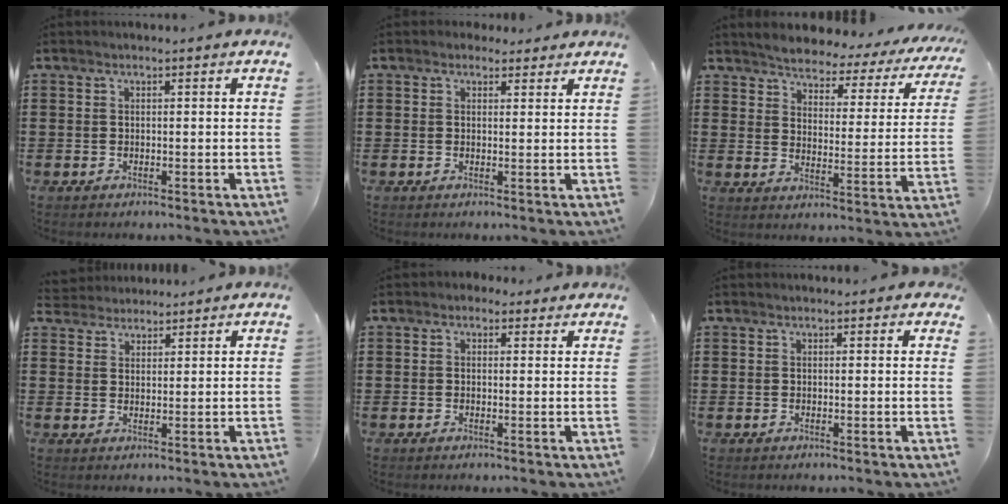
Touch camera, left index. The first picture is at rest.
{"total": 1.8, "force": [1.4, 1.1, 0.3], "torque": [-0.003, 0.004, 0.026]}
{"total": 2.9, "force": [2.8, 0.4, 0.3], "torque": [-0.031, -0.028, 0.039]}
{"total": 2.6, "force": [2.4, 1.1, -0.3], "torque": [-0.006, 0.001, 0.045]}
{"total": 1.4, "force": [0.7, 1.1, 0.5], "torque": [-0.013, 0.007, 0.013]}
{"total": 0.6, "force": [0.4, 0.3, 0.4], "torque": [-0.008, 0.003, 0.008]}